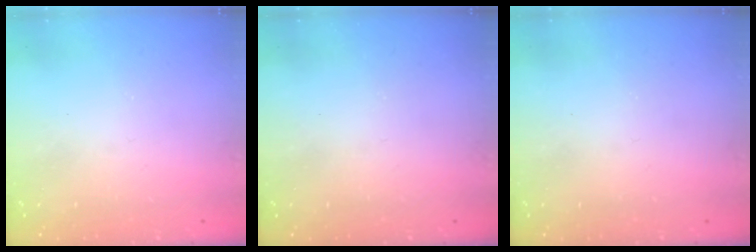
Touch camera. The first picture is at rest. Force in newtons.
{"total": 0.0}
{"total": 0.0}